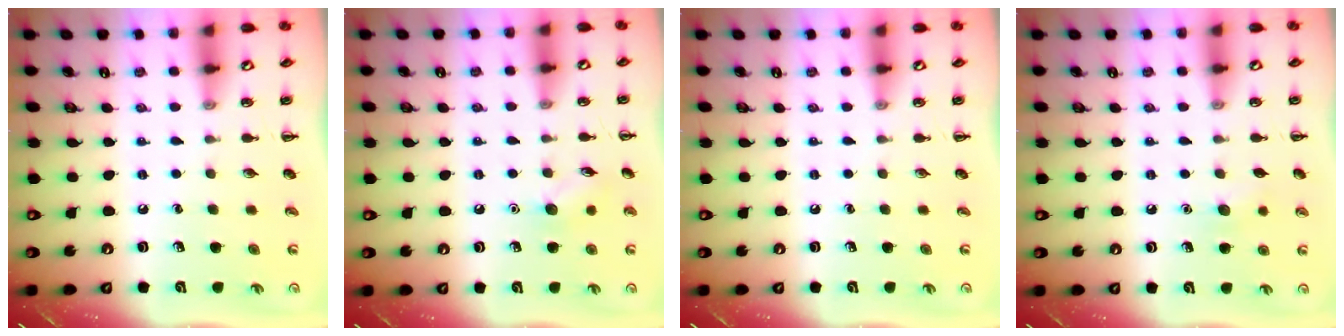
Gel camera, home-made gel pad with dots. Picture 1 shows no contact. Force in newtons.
{"total": 7.3, "press": 7.1, "slide": 1.6}
{"total": 0.0}
{"total": 6.0, "press": 5.8, "slide": 1.4}